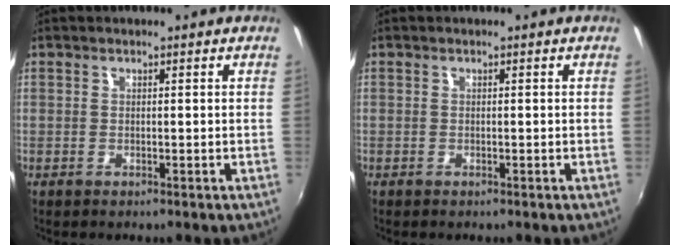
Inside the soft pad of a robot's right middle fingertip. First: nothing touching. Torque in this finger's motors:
{"motor_torque": [0.95, -1.12, -0.10, -0.01]}